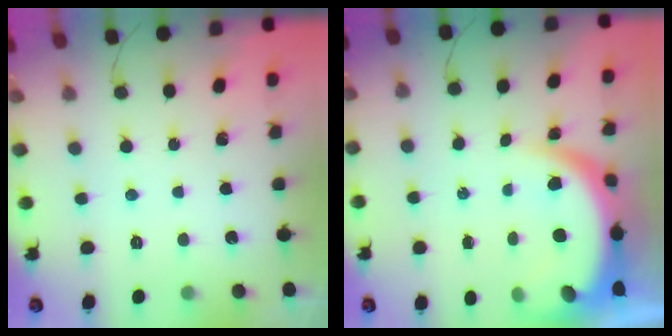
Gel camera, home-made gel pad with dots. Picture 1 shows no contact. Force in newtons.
{"total": 9.5, "press": 9.5, "slide": 1.2}